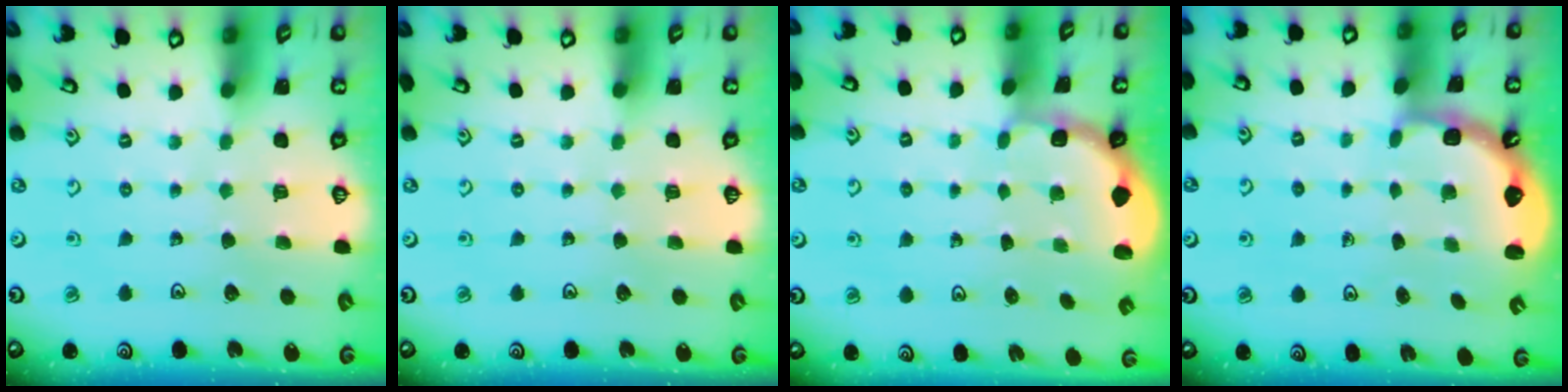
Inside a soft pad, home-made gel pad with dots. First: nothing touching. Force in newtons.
{"total": 0.0}
{"total": 1.8, "press": 1.7, "slide": 0.7}
{"total": 2.5, "press": 2.1, "slide": 1.3}